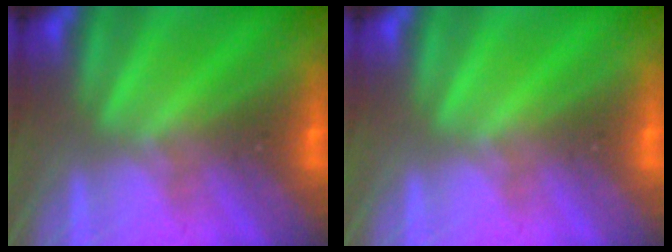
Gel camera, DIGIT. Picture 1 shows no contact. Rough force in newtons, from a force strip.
{"total": 0.0}